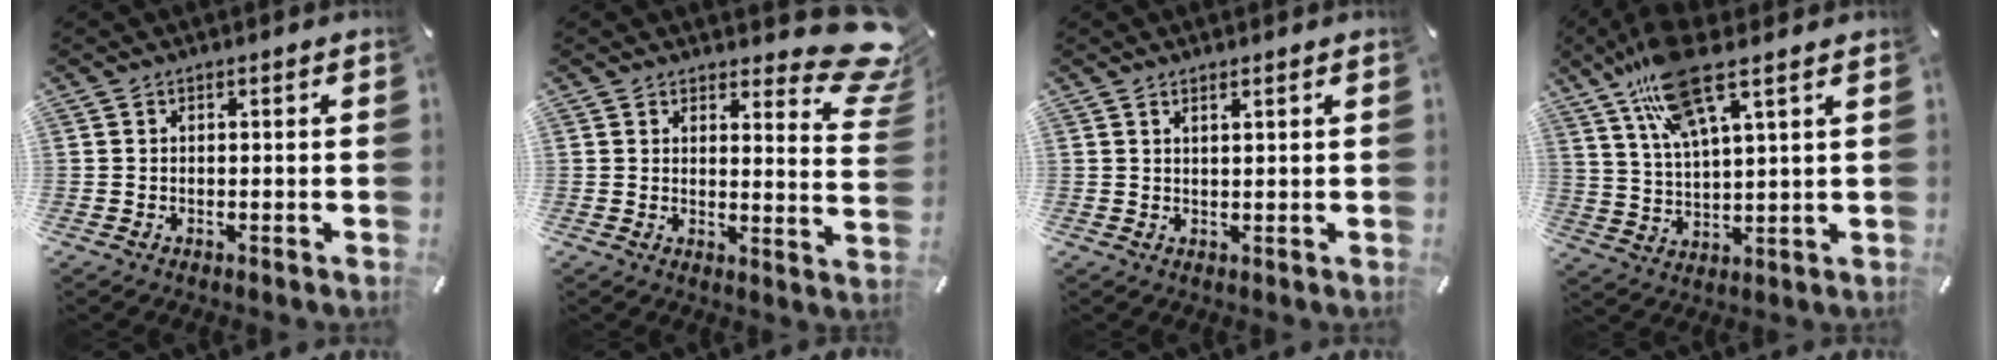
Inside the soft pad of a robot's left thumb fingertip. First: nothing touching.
{"total": 10.7, "force": [7.7, 4.7, 5.9], "torque": [-0.057, -0.068, 0.132]}
{"total": 1.2, "force": [1.0, -0.1, 0.7], "torque": [-0.014, -0.003, 0.019]}
{"total": 15.4, "force": [10.0, 4.1, 11.0], "torque": [-0.233, -0.026, 0.173]}